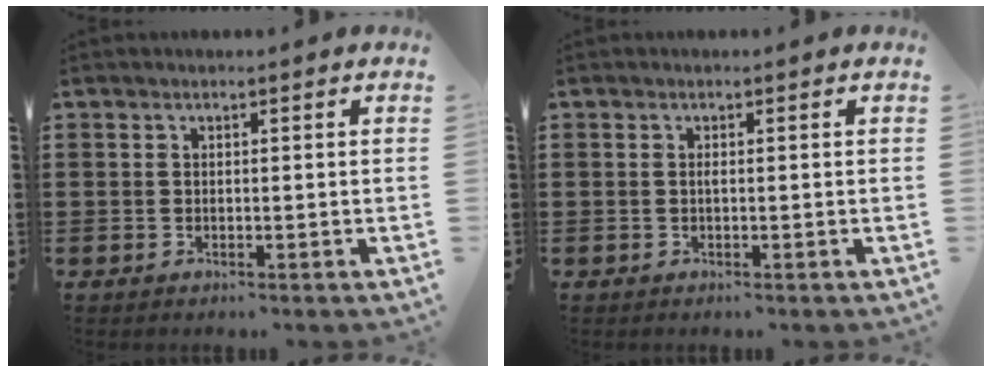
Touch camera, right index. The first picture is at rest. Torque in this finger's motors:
{"motor_torque": [0.20, -0.27, 0.01, 0.00]}